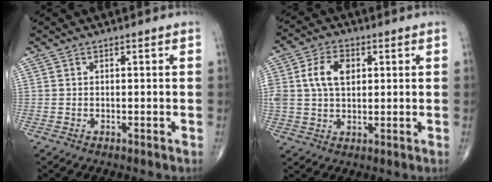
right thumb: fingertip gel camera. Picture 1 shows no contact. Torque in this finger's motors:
{"motor_torque": [0.70, 0.88, 0.81, 0.14, 0.34]}